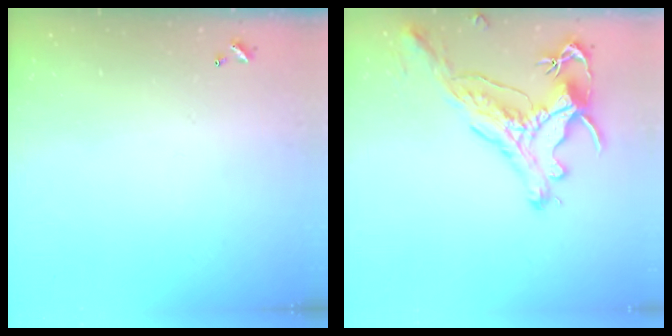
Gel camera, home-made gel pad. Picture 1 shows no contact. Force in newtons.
{"total": 1.7, "press": 0.9, "slide": 1.4}